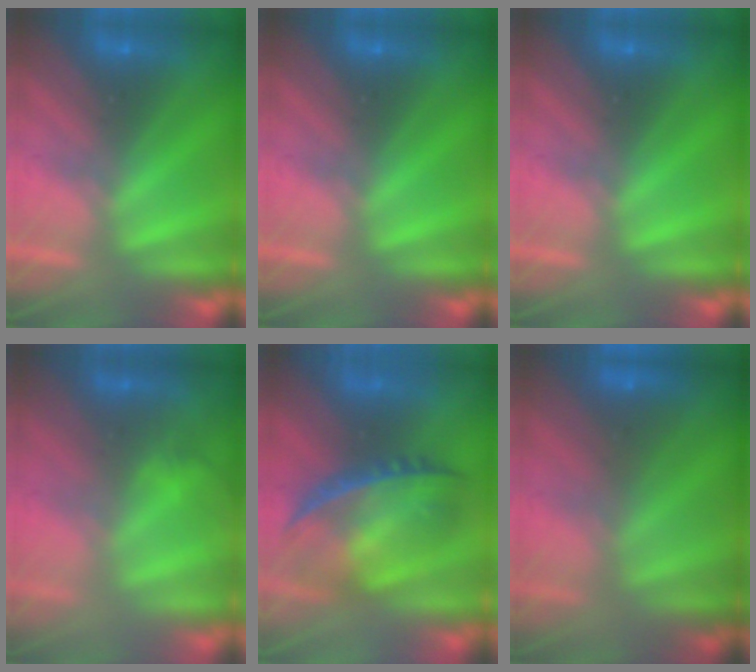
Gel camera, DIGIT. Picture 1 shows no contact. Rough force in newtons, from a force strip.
{"total": 0.0}
{"total": 0.0}
{"total": 2.9}
{"total": 9.1}
{"total": 2.4}